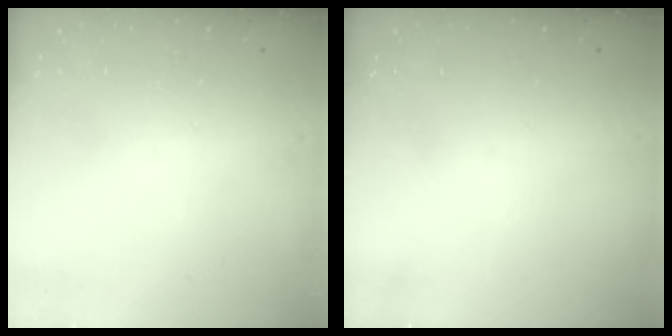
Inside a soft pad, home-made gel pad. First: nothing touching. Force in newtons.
{"total": 0.0}